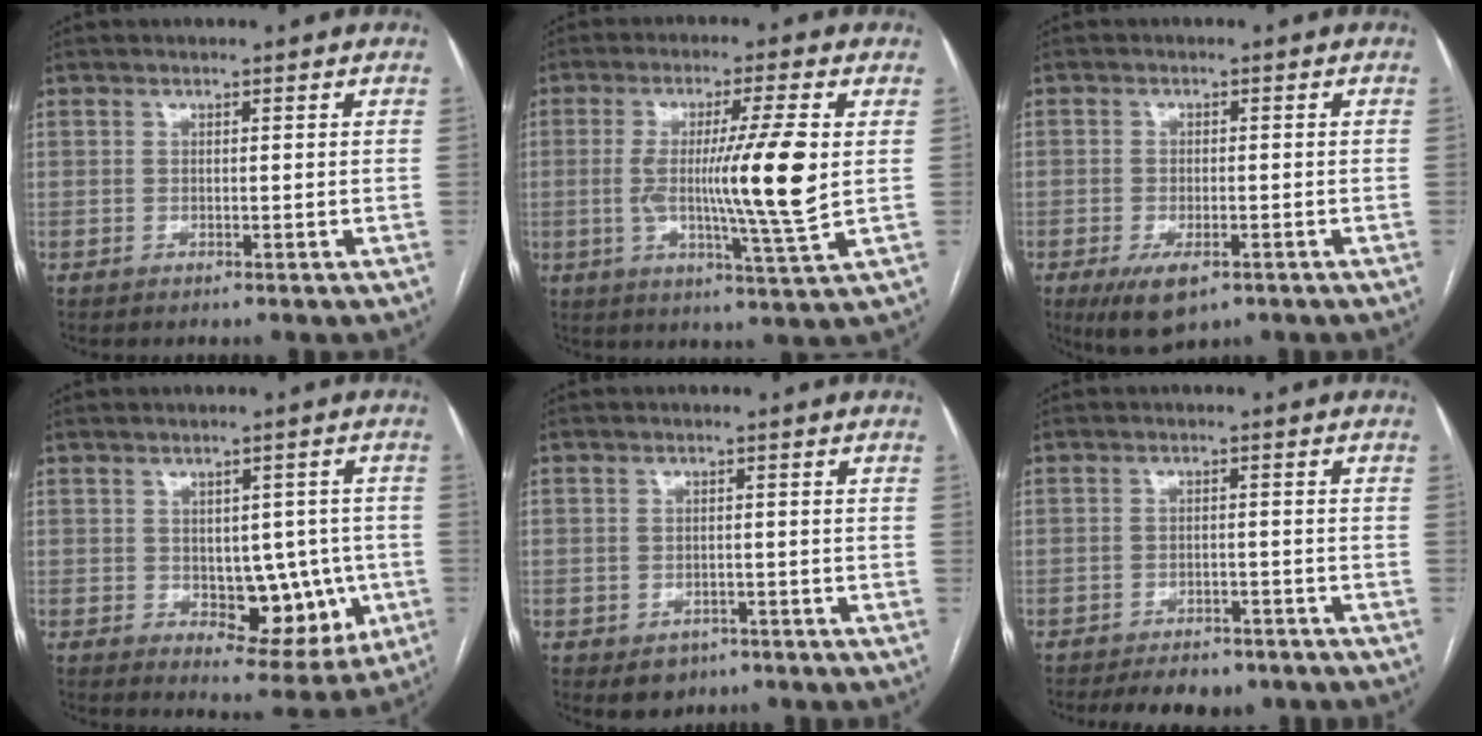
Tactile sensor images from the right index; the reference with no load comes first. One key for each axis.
{"total": 12.4, "fx": 0.4, "fy": -0.8, "fz": 12.4, "tx": -0.219, "ty": -0.013, "tz": 0.004}
{"total": 6.0, "fx": -3.3, "fy": 2.7, "fz": 4.2, "tx": -0.073, "ty": -0.008, "tz": -0.047}
{"total": 13.2, "fx": -1.9, "fy": 7.2, "fz": 10.9, "tx": -0.116, "ty": 0.013, "tz": 0.000}
{"total": 3.7, "fx": -1.9, "fy": 3.0, "fz": 1.0, "tx": -0.004, "ty": 0.007, "tz": -0.015}
{"total": 7.8, "fx": -6.4, "fy": 3.3, "fz": 3.0, "tx": -0.035, "ty": 0.003, "tz": -0.082}